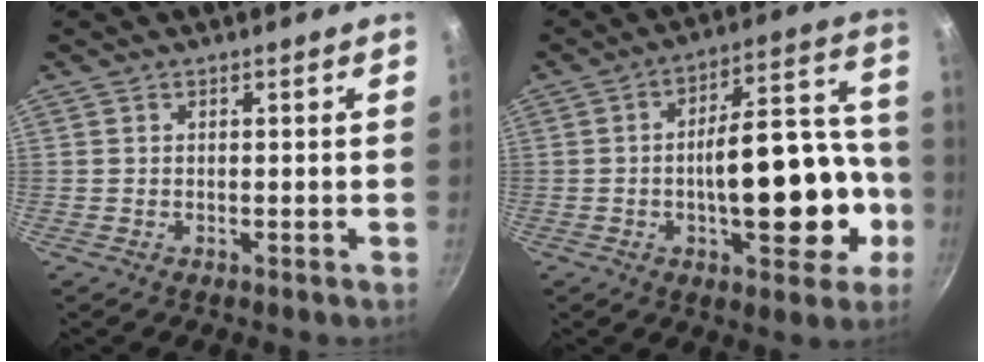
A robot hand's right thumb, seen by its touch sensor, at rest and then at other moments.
{"total": 20.4, "force": [-4.7, 9.2, 17.5], "torque": [-0.209, 0.056, -0.064]}